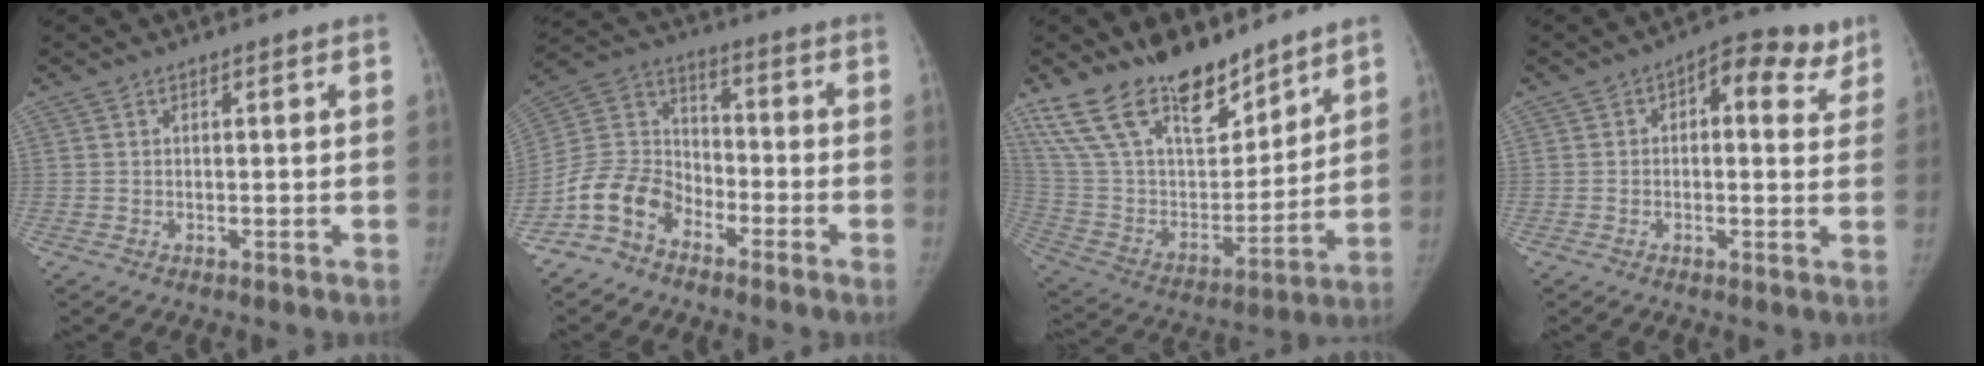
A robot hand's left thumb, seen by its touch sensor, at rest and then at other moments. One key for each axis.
{"total": 10.9, "fx": -6.8, "fy": 7.3, "fz": 4.3, "tx": -0.074, "ty": 0.060, "tz": -0.147}
{"total": 24.1, "fx": 18.0, "fy": 10.5, "fz": 12.2, "tx": -0.190, "ty": -0.076, "tz": 0.329}
{"total": 9.5, "fx": 4.1, "fy": 5.3, "fz": 6.7, "tx": -0.048, "ty": 0.007, "tz": 0.046}